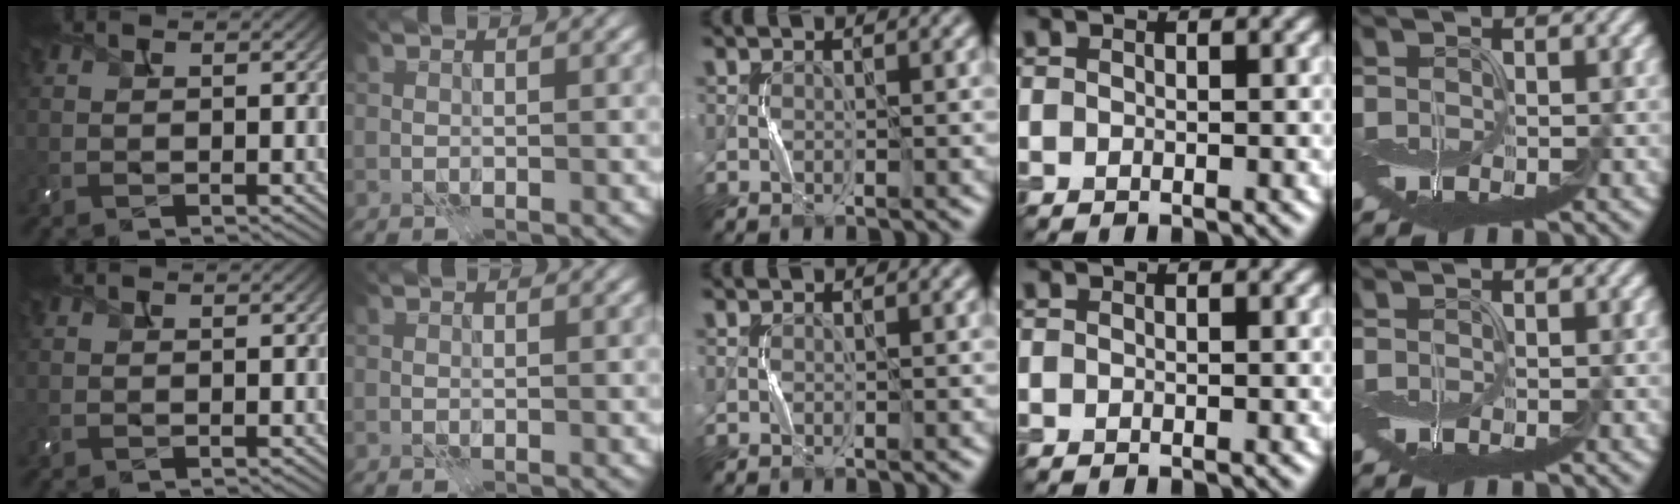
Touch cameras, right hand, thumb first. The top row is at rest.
{}